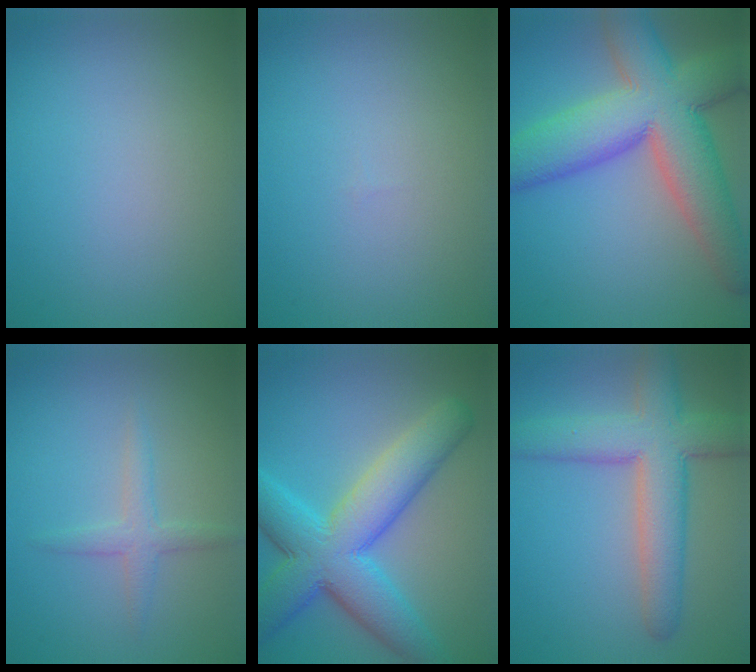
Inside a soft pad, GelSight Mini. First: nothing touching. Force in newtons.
{"total": 0.0}
{"total": 11.9, "press": 11.8, "slide": 0.6}
{"total": 2.0, "press": 2.0, "slide": 0.2}
{"total": 9.8, "press": 9.8, "slide": 0.4}
{"total": 7.5, "press": 7.4, "slide": 0.3}